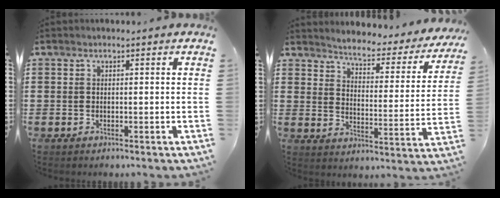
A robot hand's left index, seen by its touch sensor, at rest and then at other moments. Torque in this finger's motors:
{"motor_torque": [1.50, -0.64, 0.27, 0.08]}